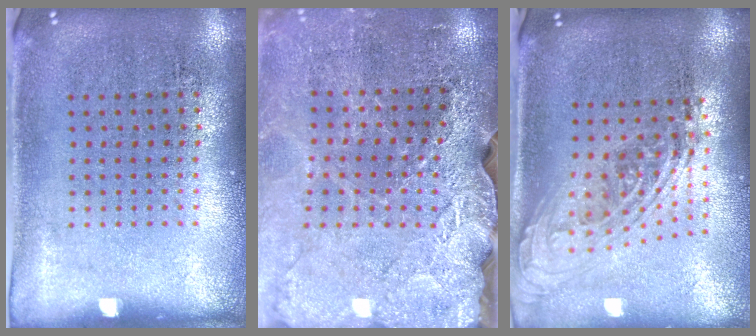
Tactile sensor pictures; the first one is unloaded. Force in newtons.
{"total": 3.1, "press": 3.0, "slide": 0.4}
{"total": 2.1, "press": 1.5, "slide": 1.5}